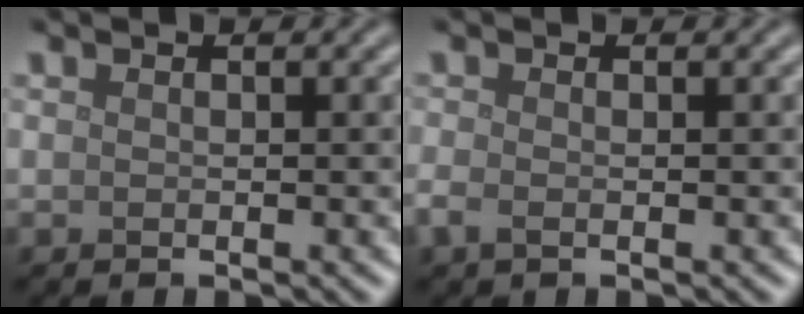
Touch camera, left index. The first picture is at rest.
{"total": 1.2, "force": [-0.5, 0.5, 1.0], "torque": [-0.026, -0.006, -0.014]}